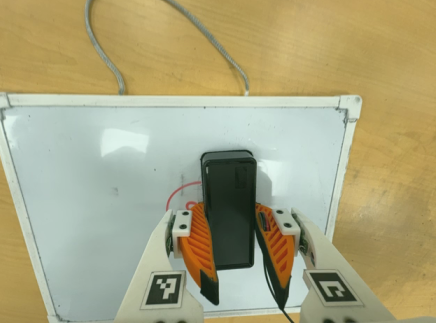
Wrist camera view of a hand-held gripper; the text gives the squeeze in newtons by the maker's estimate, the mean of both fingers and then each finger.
{"total": 15.4, "left": 13.8, "right": 17.0}